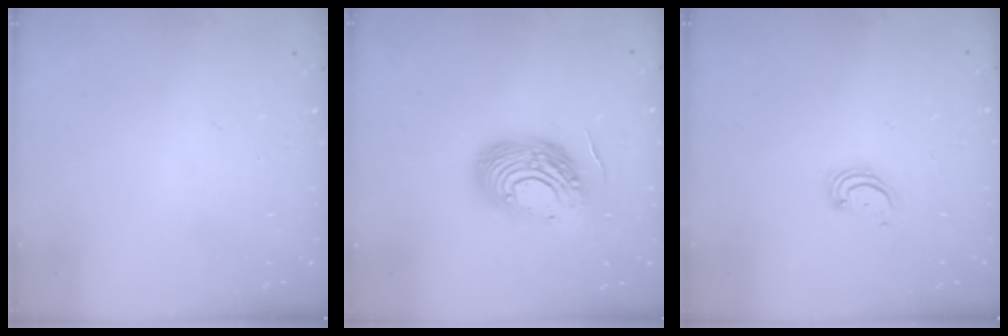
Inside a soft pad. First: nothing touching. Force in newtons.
{"total": 15.0, "press": 14.9, "slide": 1.5}
{"total": 2.3, "press": 2.2, "slide": 0.2}